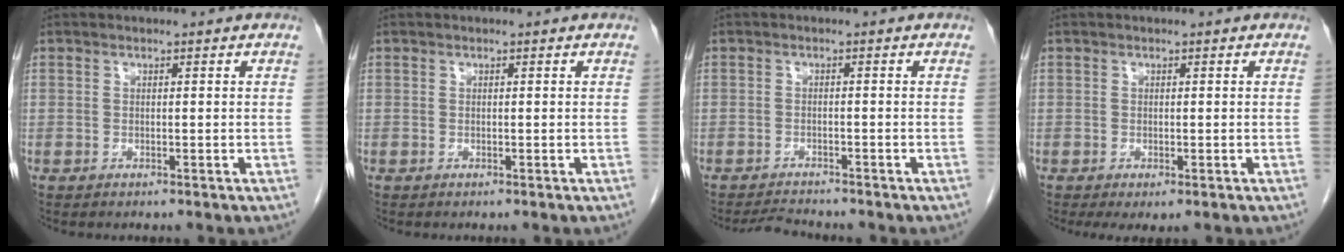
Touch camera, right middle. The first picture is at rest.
{"total": 0.0}
{"total": 2.8, "force": [-2.8, -0.2, 0.3], "torque": [-0.011, -0.017, -0.046]}
{"total": 2.1, "force": [-1.1, 0.9, 1.6], "torque": [-0.025, -0.006, -0.009]}